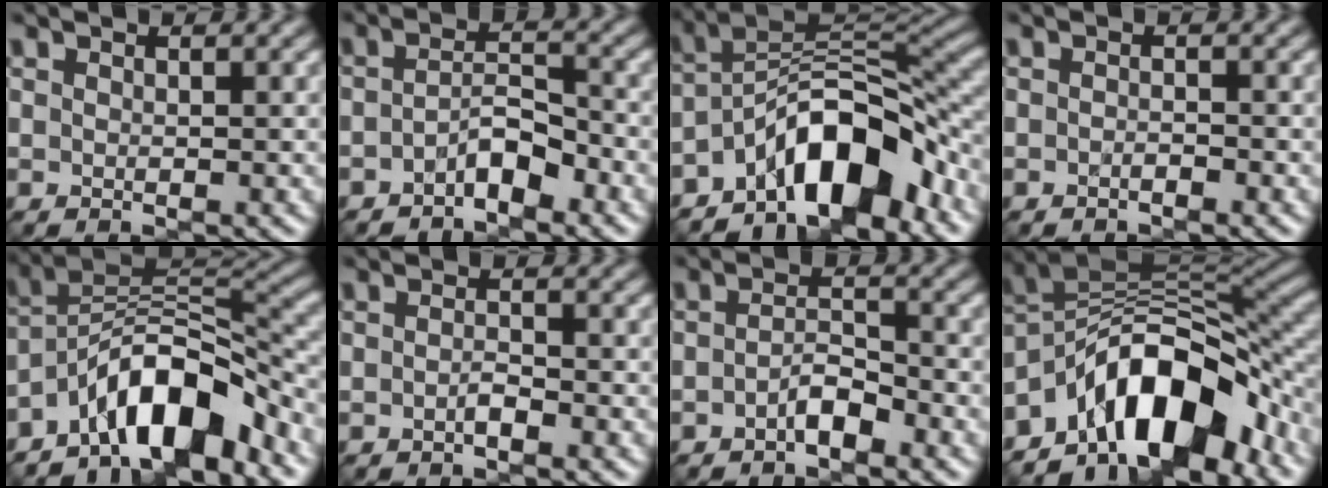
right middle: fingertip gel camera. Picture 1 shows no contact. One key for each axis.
{"total": 2.8, "fx": -1.8, "fy": 1.0, "fz": 1.9, "tx": -0.032, "ty": 0.011, "tz": -0.035}
{"total": 9.3, "fx": -5.7, "fy": 3.6, "fz": 6.5, "tx": -0.081, "ty": 0.017, "tz": -0.108}
{"total": 0.8, "fx": -0.6, "fy": 0.2, "fz": 0.5, "tx": -0.008, "ty": 0.001, "tz": -0.011}
{"total": 8.7, "fx": -5.6, "fy": 3.0, "fz": 6.0, "tx": -0.082, "ty": 0.014, "tz": -0.106}
{"total": 1.0, "fx": -0.6, "fy": 0.2, "fz": 0.8, "tx": -0.017, "ty": 0.002, "tz": -0.010}
{"total": 2.2, "fx": -1.3, "fy": 0.7, "fz": 1.6, "tx": -0.029, "ty": 0.006, "tz": -0.026}
{"total": 11.5, "fx": -6.3, "fy": 5.6, "fz": 7.9, "tx": -0.103, "ty": 0.013, "tz": -0.118}